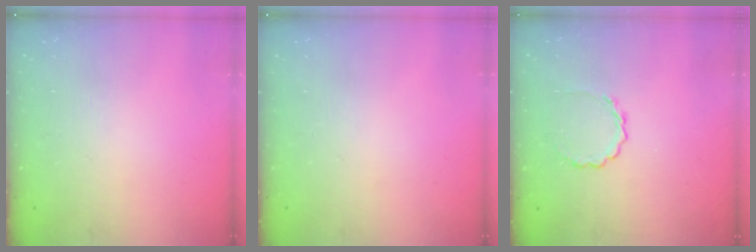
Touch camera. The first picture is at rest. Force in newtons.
{"total": 0.0}
{"total": 2.5, "press": 2.2, "slide": 1.1}